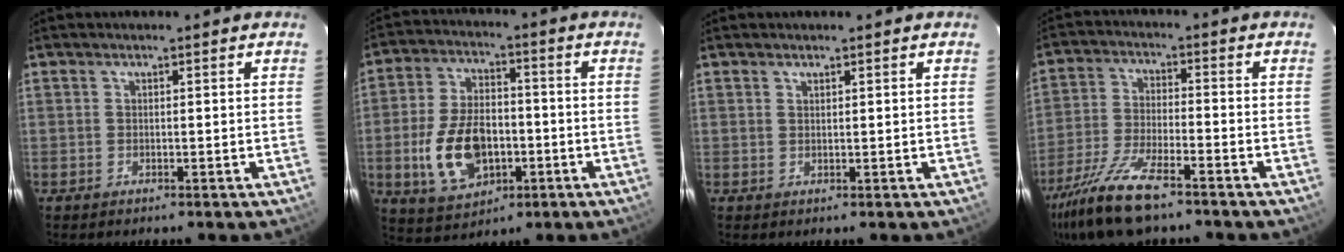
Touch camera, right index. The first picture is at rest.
{"total": 14.4, "force": [-3.8, 8.8, 10.8], "torque": [-0.227, 0.002, -0.051]}
{"total": 0.5, "force": [0.5, 0.1, 0.1], "torque": [-0.001, 0.001, 0.010]}
{"total": 14.2, "force": [-10.6, 3.2, 8.9], "torque": [-0.196, -0.032, -0.203]}